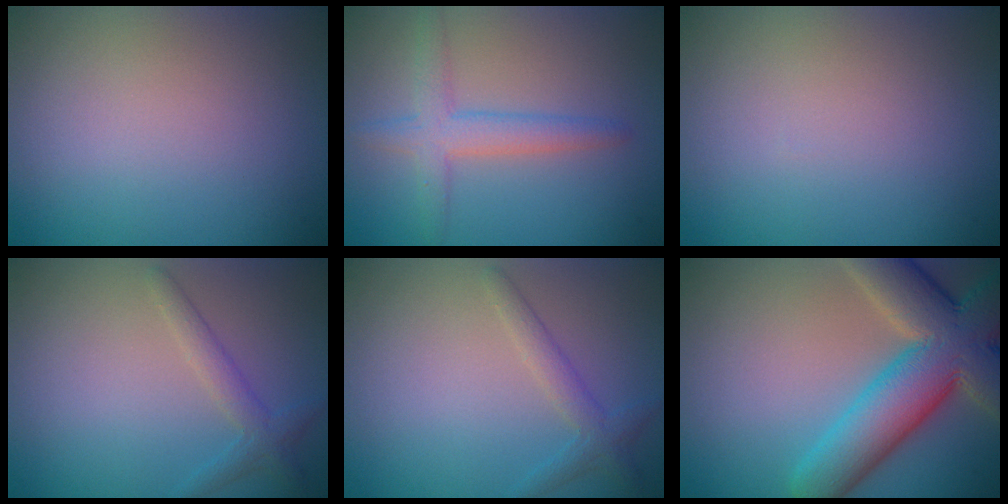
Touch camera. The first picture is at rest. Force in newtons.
{"total": 3.2, "press": 3.2, "slide": 0.1}
{"total": 0.0}
{"total": 1.9, "press": 1.9, "slide": 0.1}
{"total": 1.9, "press": 1.9, "slide": 0.1}
{"total": 10.8, "press": 10.7, "slide": 0.8}